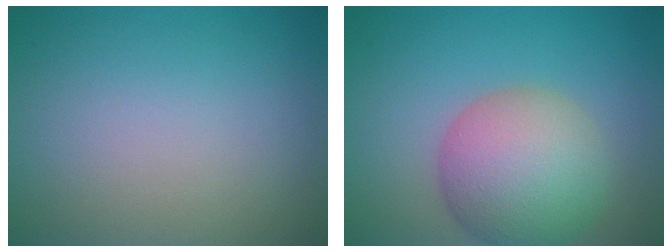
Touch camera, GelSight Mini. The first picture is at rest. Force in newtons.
{"total": 8.1, "press": 8.1, "slide": 0.3}